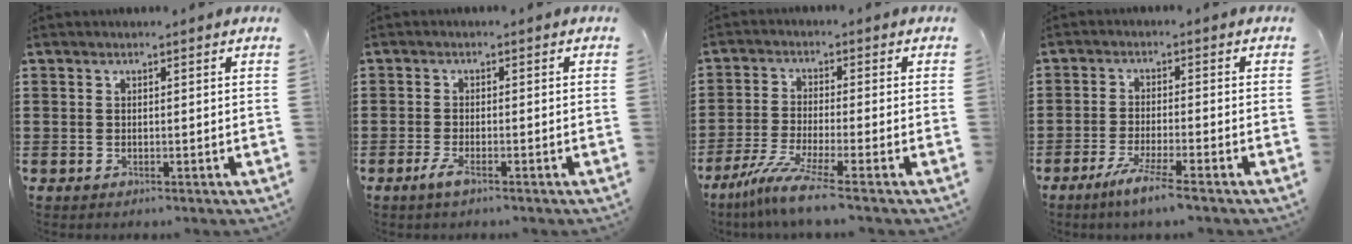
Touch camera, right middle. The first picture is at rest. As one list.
[{"total": 2.1, "force": [-1.1, 0.4, 1.7], "torque": [-0.037, -0.003, -0.023]}, {"total": 6.3, "force": [-4.5, -0.1, 4.4], "torque": [-0.105, -0.024, -0.091]}, {"total": 4.4, "force": [-3.3, -0.2, 3.0], "torque": [-0.061, -0.012, -0.059]}]